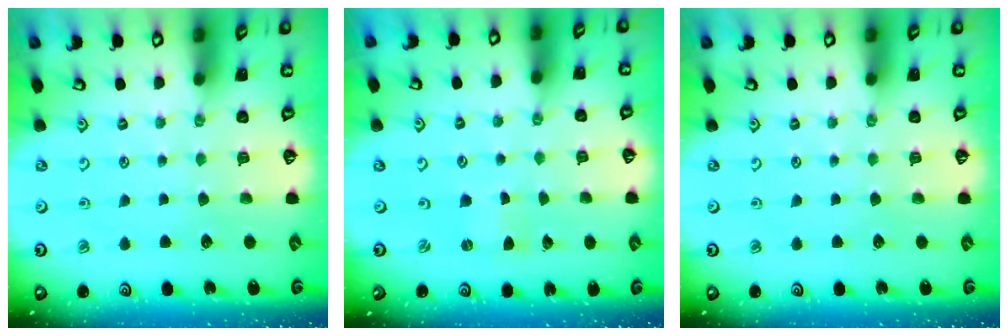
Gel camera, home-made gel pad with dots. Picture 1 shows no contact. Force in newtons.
{"total": 0.0}
{"total": 0.0}